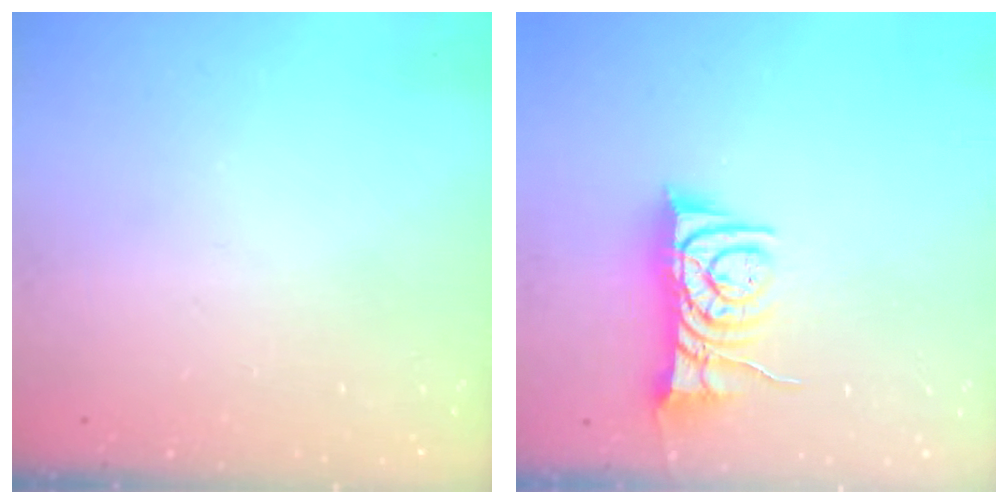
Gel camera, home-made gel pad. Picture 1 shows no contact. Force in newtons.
{"total": 8.8, "press": 8.8, "slide": 0.5}